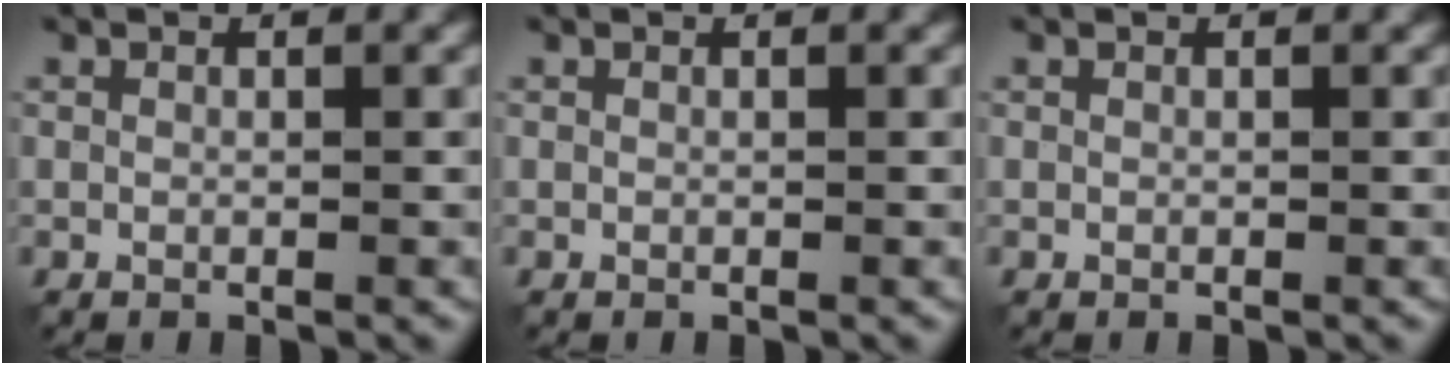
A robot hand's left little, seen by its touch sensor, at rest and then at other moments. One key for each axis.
{"total": 0.0}
{"total": 0.0}